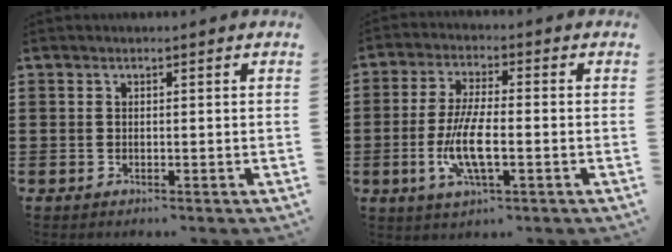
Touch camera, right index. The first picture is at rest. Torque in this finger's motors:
{"motor_torque": [2.08, 0.06, 1.05, 0.21]}